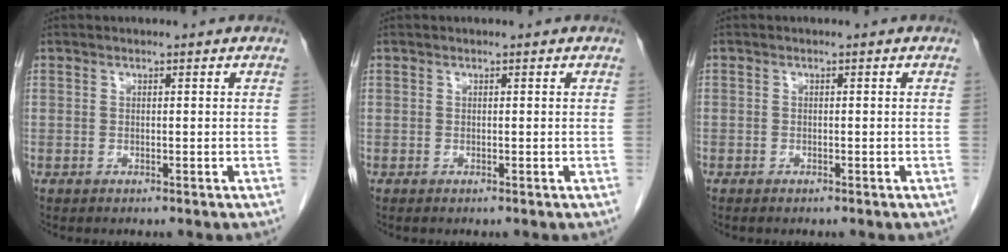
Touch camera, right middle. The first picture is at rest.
{"total": 0.0}
{"total": 0.5, "force": [-0.4, 0.4, 0.0], "torque": [0.000, 0.003, -0.005]}